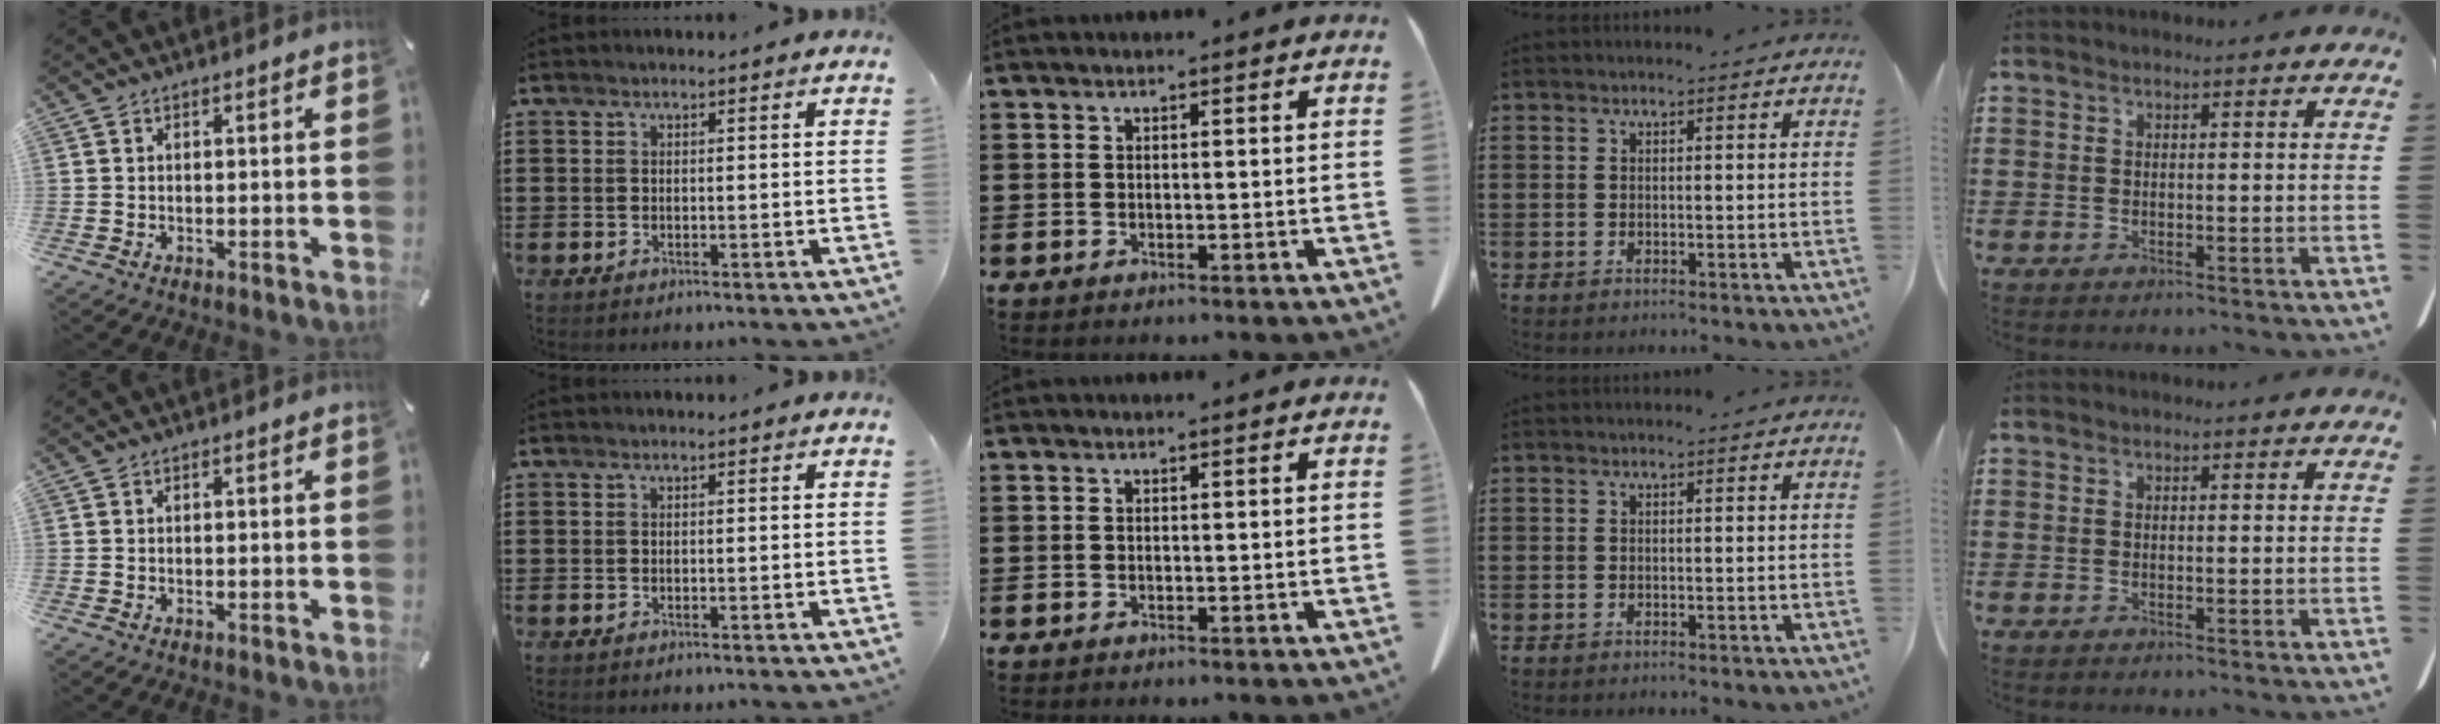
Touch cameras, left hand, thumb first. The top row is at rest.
{}